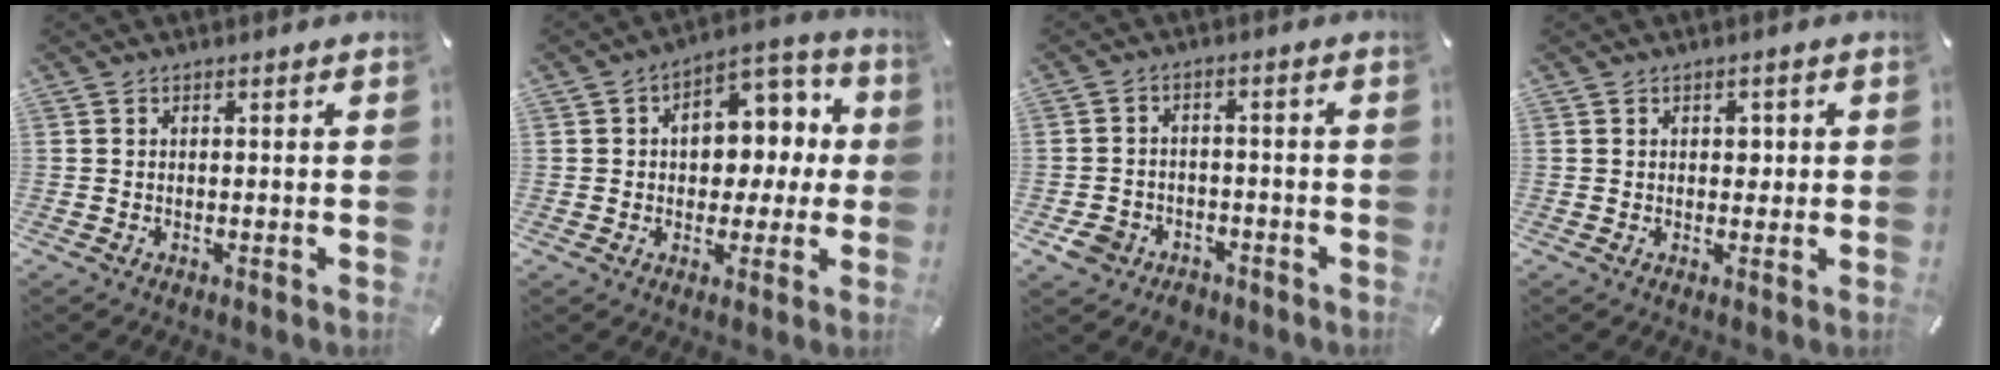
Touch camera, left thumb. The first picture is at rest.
{"total": 10.3, "force": [0.8, 8.2, 6.1], "torque": [-0.066, -0.009, 0.014]}
{"total": 5.2, "force": [-3.1, 4.1, 1.2], "torque": [-0.039, 0.014, -0.060]}
{"total": 2.0, "force": [0.2, 1.7, 1.0], "torque": [-0.006, 0.002, -0.004]}